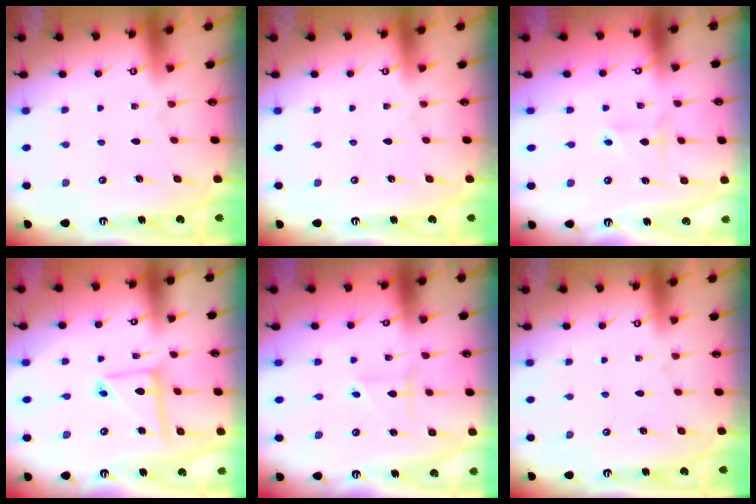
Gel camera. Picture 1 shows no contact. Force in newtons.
{"total": 0.0}
{"total": 2.4, "press": 2.4, "slide": 0.7}
{"total": 9.1, "press": 9.1, "slide": 0.9}
{"total": 1.8, "press": 1.8, "slide": 0.2}
{"total": 0.0}